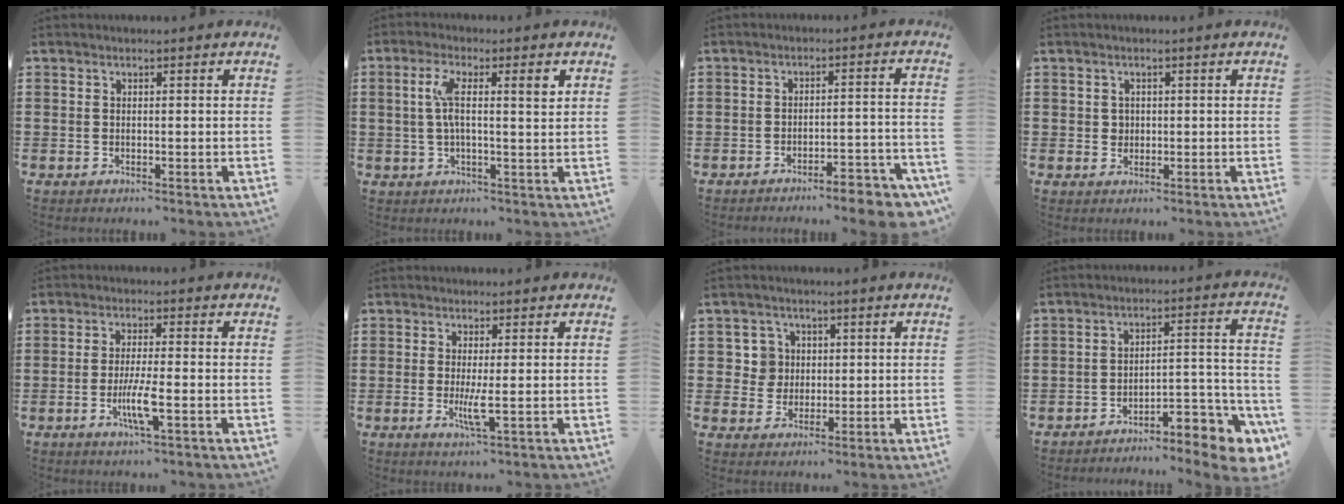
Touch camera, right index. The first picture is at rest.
{"total": 6.2, "force": [1.7, 1.1, 5.8], "torque": [-0.116, 0.003, 0.025]}
{"total": 5.1, "force": [-4.6, 0.1, 2.2], "torque": [-0.033, -0.006, -0.088]}
{"total": 1.4, "force": [0.3, 1.4, 0.3], "torque": [-0.010, 0.008, 0.006]}
{"total": 5.4, "force": [-1.9, 0.6, 5.0], "torque": [-0.095, -0.013, -0.035]}
{"total": 3.1, "force": [-0.4, 0.2, 3.1], "torque": [-0.057, -0.006, -0.008]}
{"total": 3.9, "force": [0.8, 3.8, 0.6], "torque": [-0.034, 0.011, 0.014]}
{"total": 6.0, "force": [-5.6, 0.5, 2.1], "torque": [-0.029, -0.001, -0.109]}